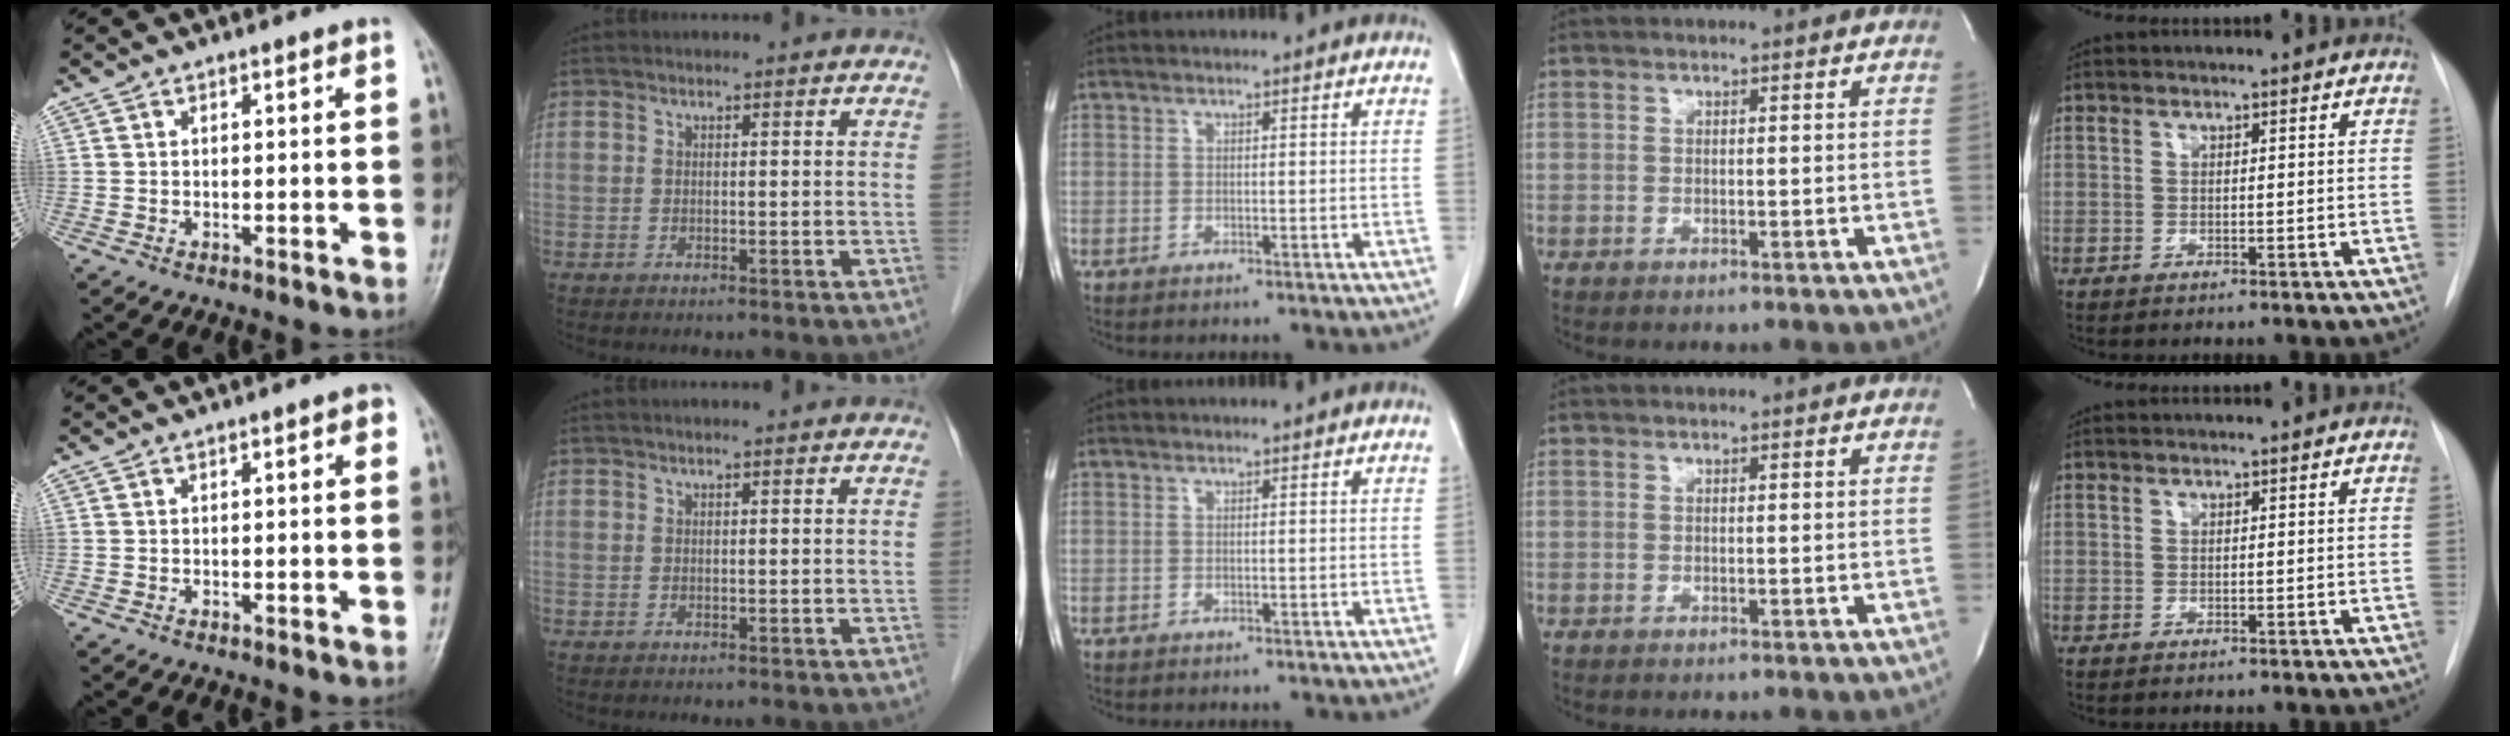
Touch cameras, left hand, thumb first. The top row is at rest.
{"thumb": {"total": 1.5, "force": [0.5, 0.5, 1.3], "torque": [-0.014, 0.003, 0.003]}, "index": {"total": 0.6, "force": [0.5, 0.0, 0.4], "torque": [-0.007, 0.007, 0.008]}}